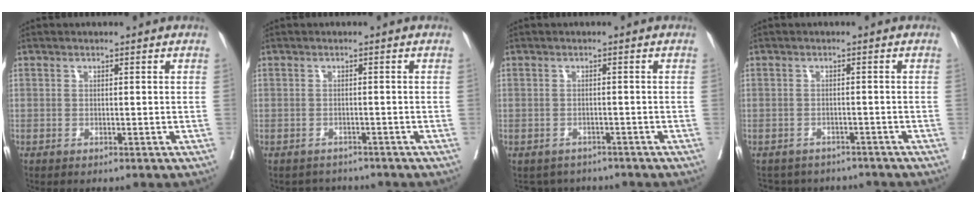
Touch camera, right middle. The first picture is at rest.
{"total": 2.7, "force": [-2.5, 0.8, -0.6], "torque": [0.009, -0.002, -0.040]}
{"total": 4.0, "force": [-3.6, 1.8, -0.3], "torque": [0.010, 0.003, -0.049]}
{"total": 7.4, "force": [-6.9, 2.7, 0.5], "torque": [-0.006, 0.011, -0.083]}